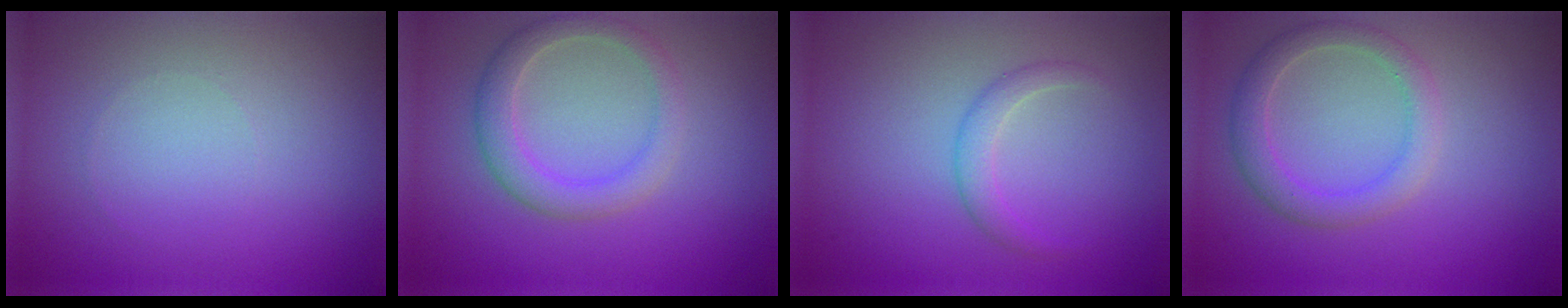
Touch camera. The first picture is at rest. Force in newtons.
{"total": 3.1, "press": 3.1, "slide": 0.1}
{"total": 1.7, "press": 1.7, "slide": 0.1}
{"total": 2.9, "press": 2.9, "slide": 0.2}